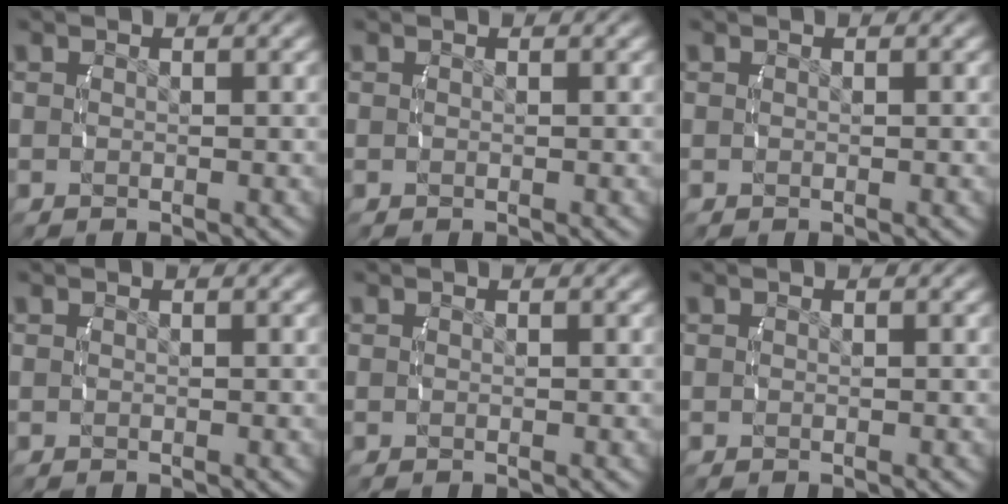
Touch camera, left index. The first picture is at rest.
{"total": 0.0}
{"total": 0.0}
{"total": 0.0}
{"total": 0.0}
{"total": 0.0}